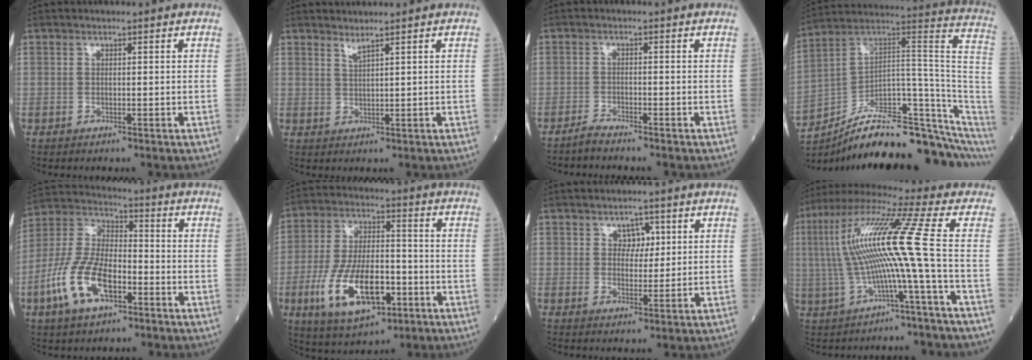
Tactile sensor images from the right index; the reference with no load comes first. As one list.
[{"total": 1.4, "force": [1.2, -0.4, 0.6], "torque": [-0.015, -0.012, 0.025]}, {"total": 2.0, "force": [-1.9, -0.2, 0.5], "torque": [-0.016, -0.006, -0.037]}, {"total": 22.6, "force": [-16.7, 4.4, 14.6], "torque": [-0.136, 0.066, -0.249]}, {"total": 12.9, "force": [-5.3, 5.8, 10.3], "torque": [-0.234, 0.008, -0.103]}, {"total": 14.9, "force": [-5.3, 6.2, 12.5], "torque": [-0.248, -0.003, -0.088]}, {"total": 3.4, "force": [1.4, 2.3, 2.1], "torque": [-0.024, 0.003, 0.022]}, {"total": 13.8, "force": [-0.5, -1.7, 13.7], "torque": [-0.273, 0.028, -0.016]}]